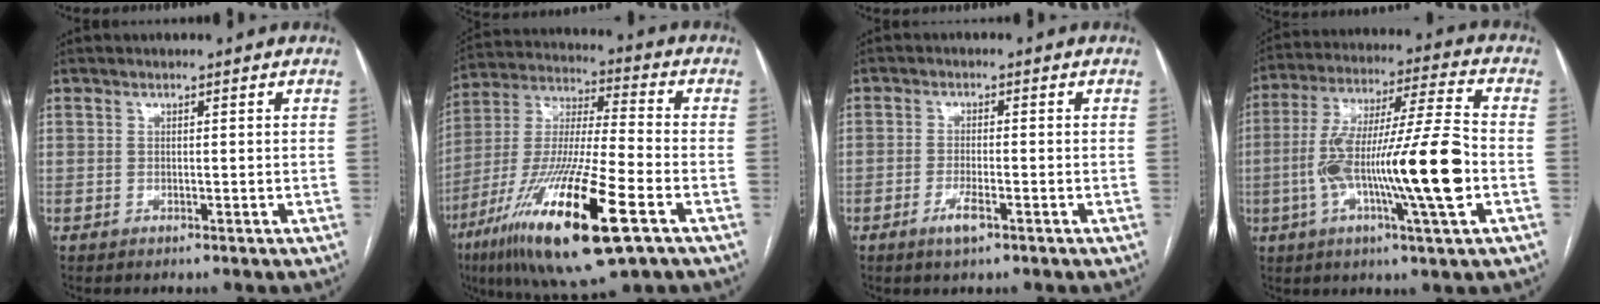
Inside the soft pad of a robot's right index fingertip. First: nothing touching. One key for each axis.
{"total": 22.8, "fx": -10.5, "fy": 2.8, "fz": 20.1, "tx": -0.403, "ty": -0.043, "tz": -0.184}
{"total": 3.2, "fx": -1.8, "fy": 0.6, "fz": 2.6, "tx": -0.053, "ty": -0.003, "tz": -0.032}
{"total": 18.5, "fx": -3.9, "fy": 0.4, "fz": 18.0, "tx": -0.328, "ty": 0.000, "tz": -0.070}